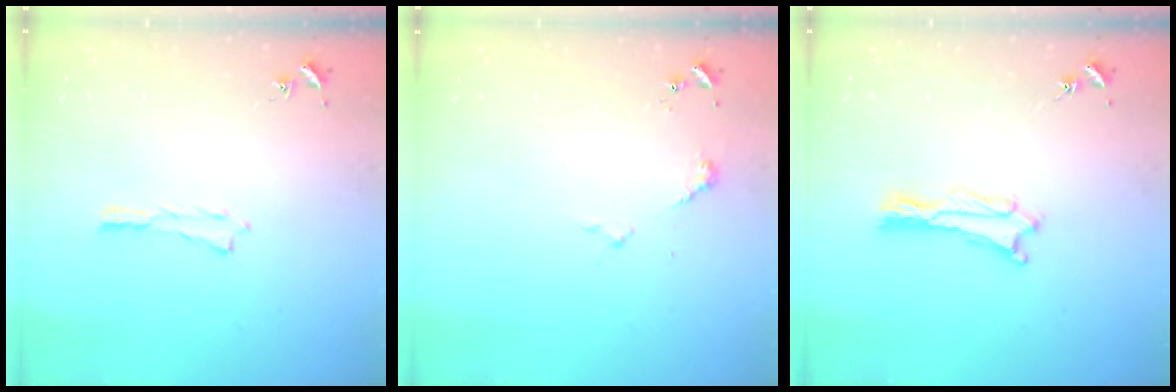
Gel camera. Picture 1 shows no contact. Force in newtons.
{"total": 2.4, "press": 2.3, "slide": 0.3}
{"total": 1.0, "press": 1.0, "slide": 0.1}